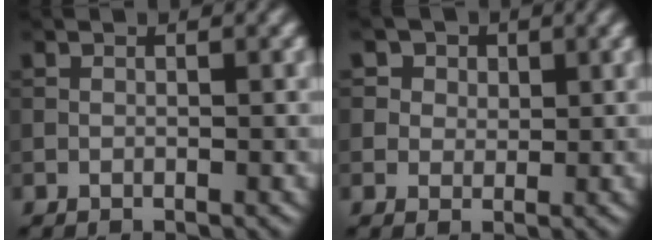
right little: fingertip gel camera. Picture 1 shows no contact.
{"total": 4.9, "force": [2.7, 3.7, 1.9], "torque": [-0.043, 0.004, 0.032]}